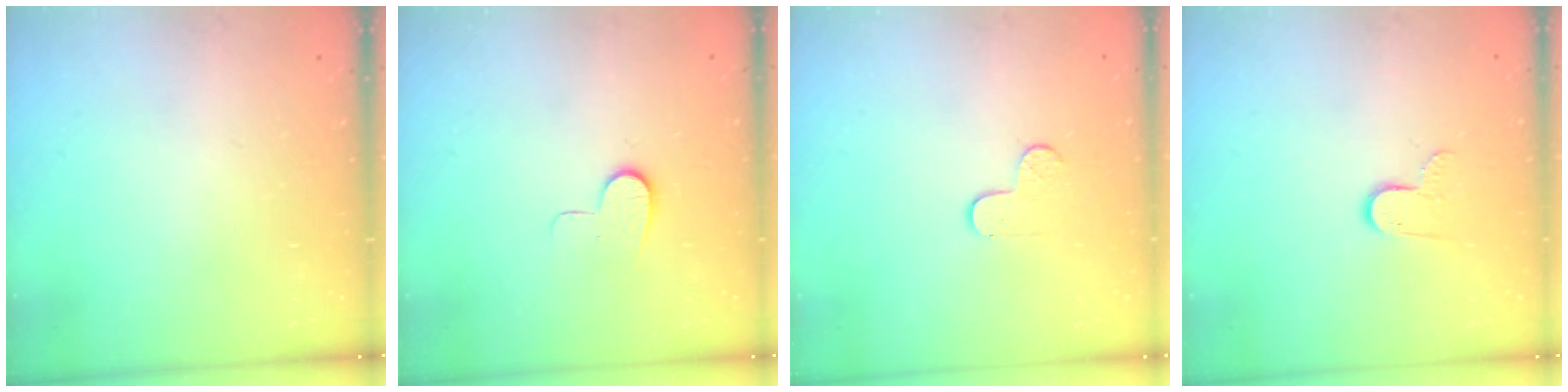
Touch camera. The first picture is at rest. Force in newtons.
{"total": 7.0, "press": 7.0, "slide": 0.6}
{"total": 3.7, "press": 3.6, "slide": 0.4}
{"total": 7.6, "press": 7.6, "slide": 0.7}